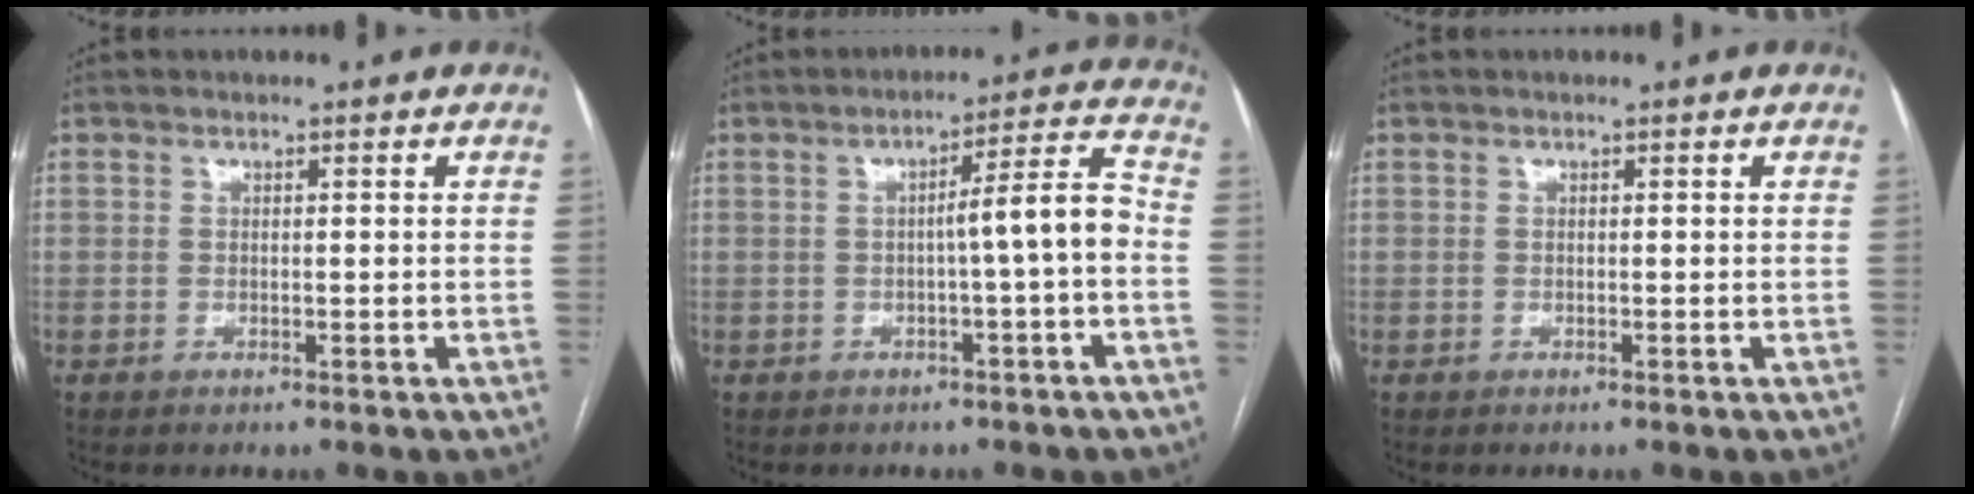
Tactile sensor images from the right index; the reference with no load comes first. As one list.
[{"total": 6.6, "force": [-1.3, -0.4, 6.4], "torque": [-0.092, 0.018, -0.016]}, {"total": 0.0}]